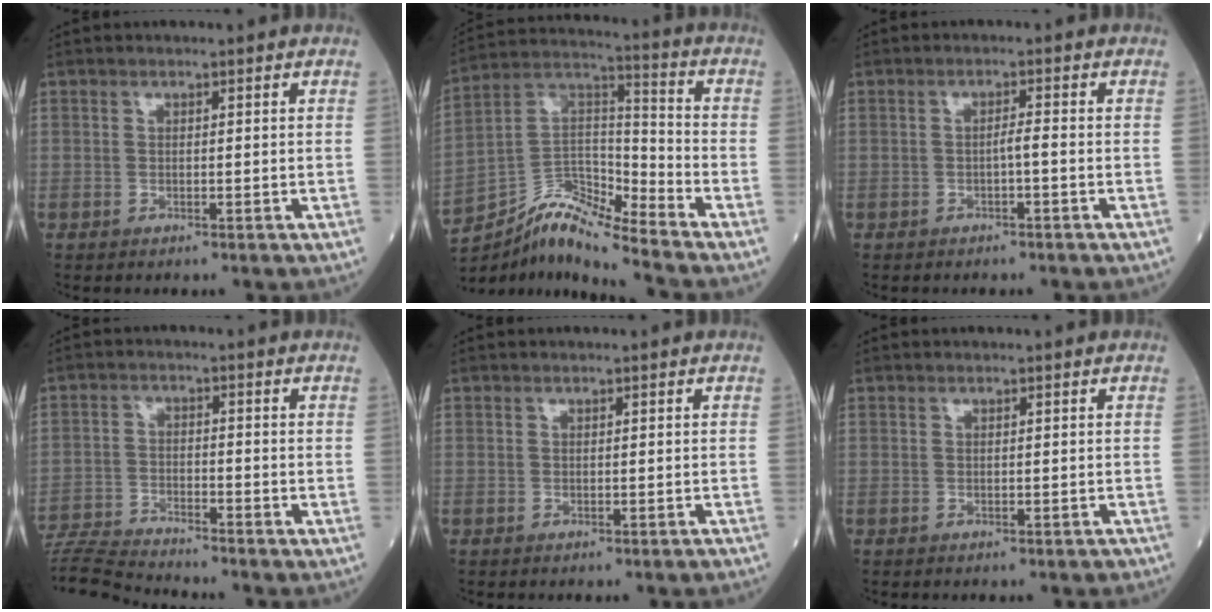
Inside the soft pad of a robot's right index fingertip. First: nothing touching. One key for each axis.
{"total": 10.8, "fx": -9.7, "fy": 1.0, "fz": 4.6, "tx": -0.093, "ty": 0.040, "tz": -0.178}
{"total": 1.4, "fx": -0.6, "fy": 0.0, "fz": 1.2, "tx": -0.022, "ty": 0.001, "tz": -0.009}
{"total": 7.8, "fx": -7.7, "fy": -1.1, "fz": 0.3, "tx": -0.009, "ty": -0.010, "tz": -0.147}
{"total": 0.0}
{"total": 0.6, "fx": -0.5, "fy": 0.2, "fz": 0.2, "tx": -0.004, "ty": -0.001, "tz": -0.007}